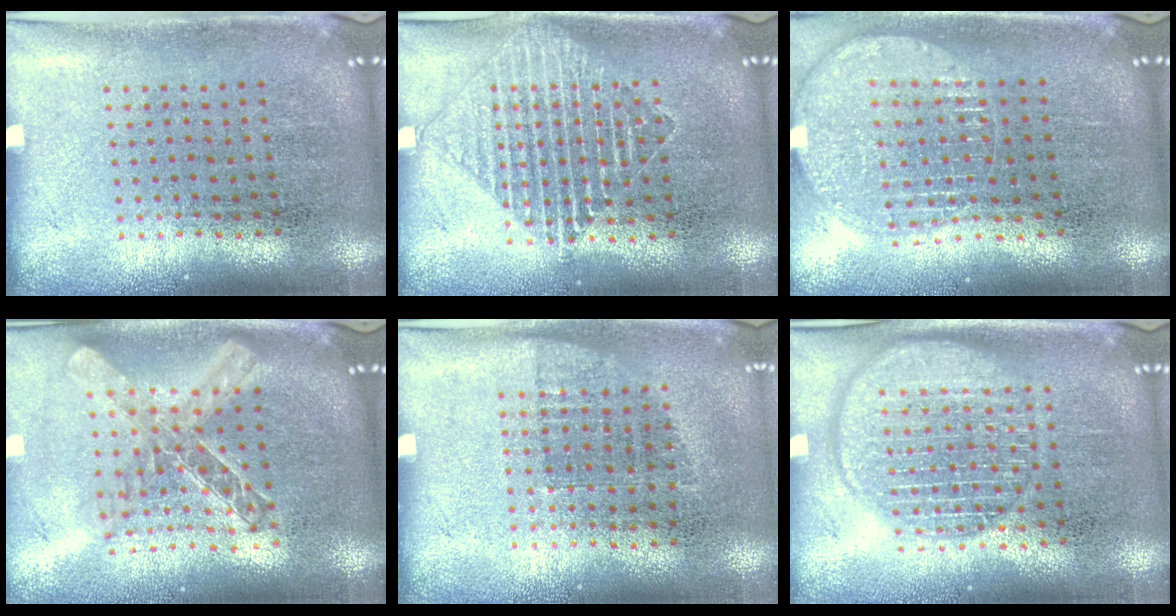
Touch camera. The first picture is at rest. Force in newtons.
{"total": 1.5, "press": 1.4, "slide": 0.6}
{"total": 1.5, "press": 1.4, "slide": 0.6}
{"total": 2.0, "press": 1.7, "slide": 1.0}
{"total": 0.8, "press": 0.7, "slide": 0.4}
{"total": 2.8, "press": 2.8, "slide": 0.4}